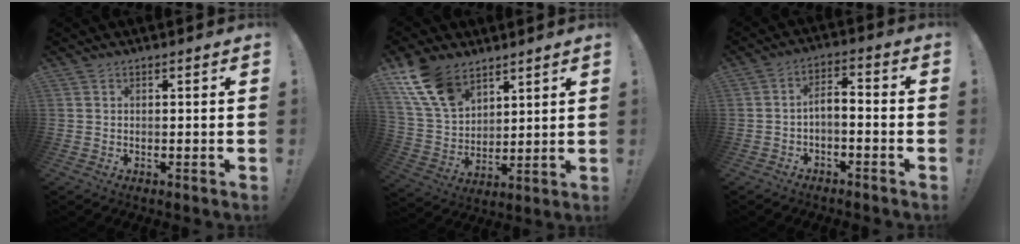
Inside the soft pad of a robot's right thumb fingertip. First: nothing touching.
{"total": 14.9, "force": [9.7, 8.6, 7.4], "torque": [-0.162, -0.046, 0.189]}
{"total": 4.4, "force": [-2.8, 1.6, 3.1], "torque": [-0.063, 0.006, -0.052]}